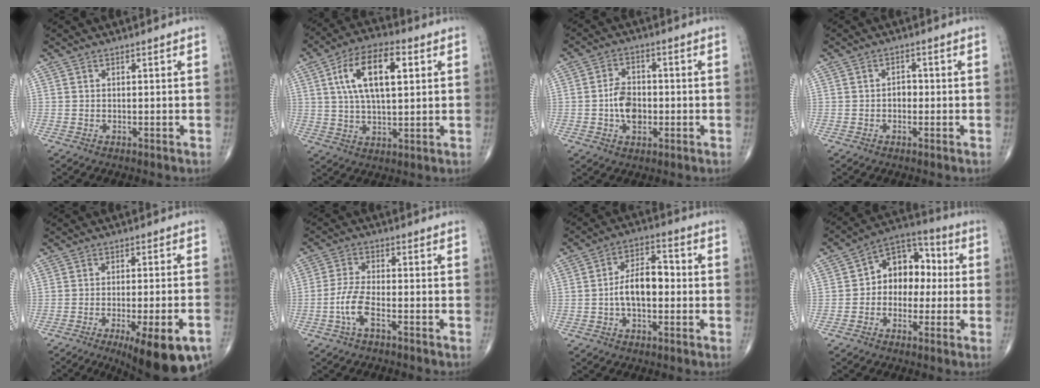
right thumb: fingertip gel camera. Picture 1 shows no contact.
{"total": 14.2, "force": [4.1, 6.4, 12.0], "torque": [-0.209, 0.008, 0.070]}
{"total": 6.5, "force": [-1.1, 4.4, 4.7], "torque": [-0.066, 0.012, -0.022]}
{"total": 1.9, "force": [-0.4, 1.4, 1.2], "torque": [-0.006, 0.006, -0.011]}
{"total": 16.3, "force": [-9.0, 4.0, 12.9], "torque": [-0.142, 0.020, -0.125]}
{"total": 5.4, "force": [-2.5, 1.8, 4.4], "torque": [-0.105, 0.019, -0.051]}
{"total": 9.0, "force": [-0.9, 4.9, 7.5], "torque": [-0.121, 0.031, -0.024]}
{"total": 11.6, "force": [0.2, 8.4, 8.0], "torque": [-0.076, 0.041, -0.014]}